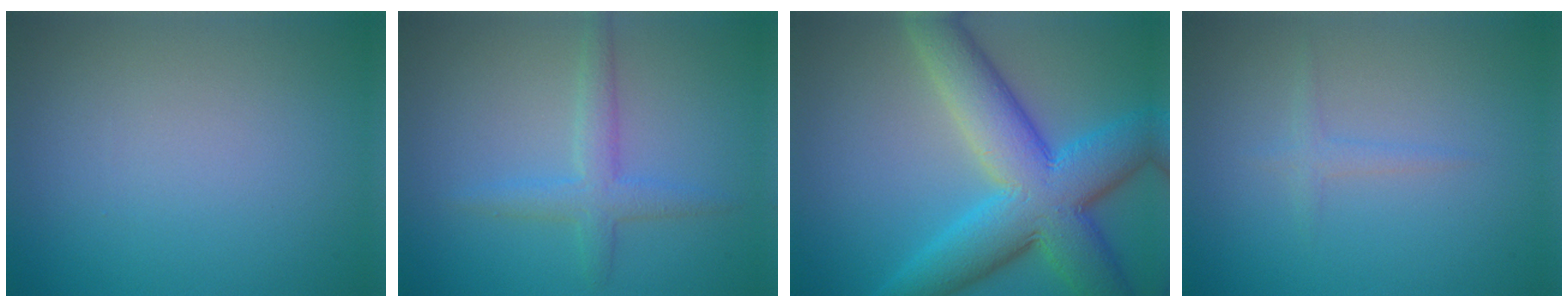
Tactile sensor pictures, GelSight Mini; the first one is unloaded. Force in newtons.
{"total": 2.8, "press": 2.8, "slide": 0.1}
{"total": 11.1, "press": 11.1, "slide": 0.3}
{"total": 1.1, "press": 1.1, "slide": 0.0}